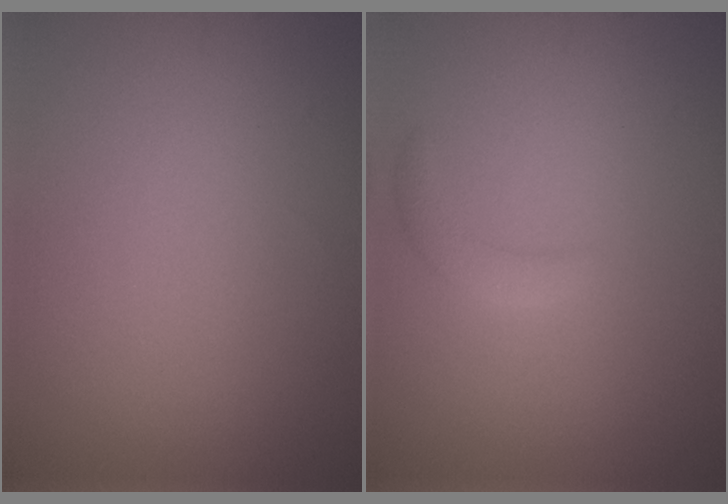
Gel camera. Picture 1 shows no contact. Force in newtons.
{"total": 1.6, "press": 1.6, "slide": 0.0}